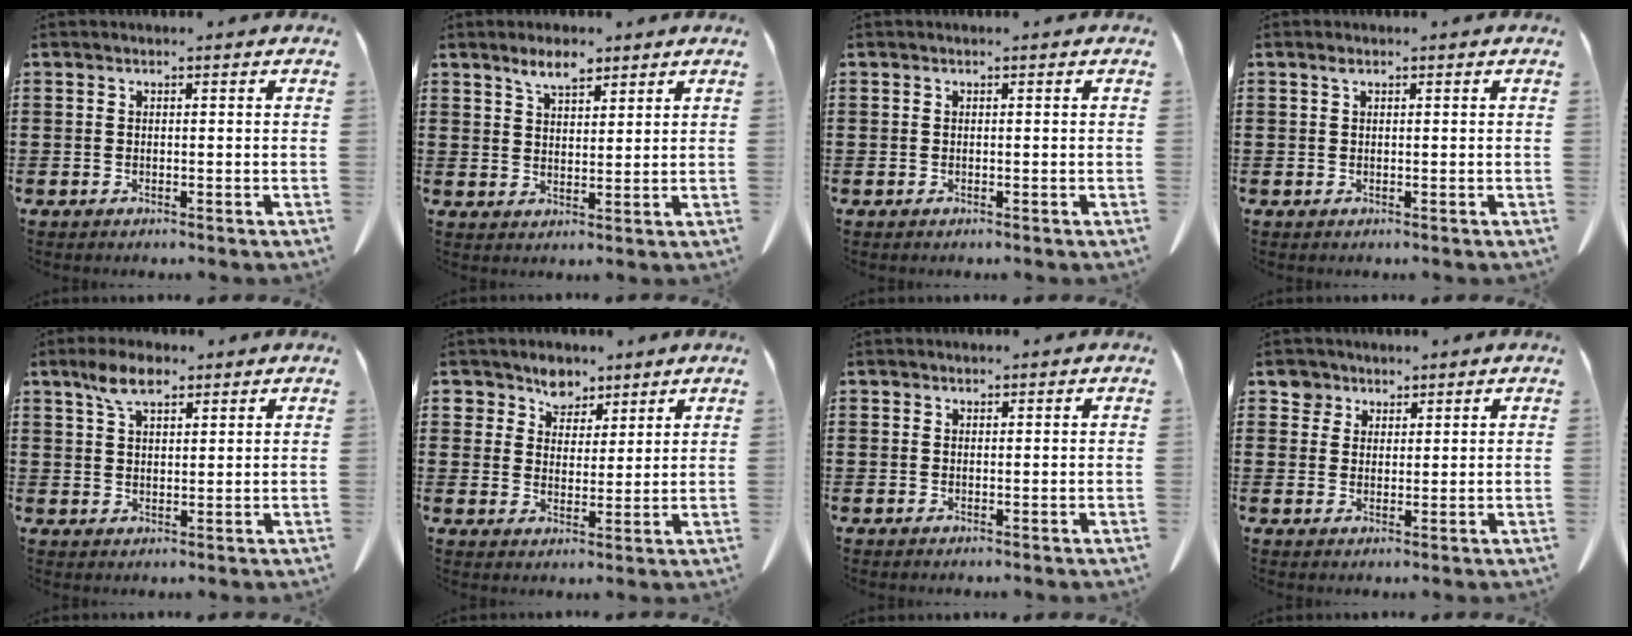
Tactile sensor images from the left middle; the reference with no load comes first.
{"total": 4.5, "force": [3.5, 1.6, 2.3], "torque": [-0.046, -0.004, 0.062]}
{"total": 0.0}
{"total": 0.7, "force": [0.4, 0.4, 0.5], "torque": [-0.012, 0.001, 0.008]}
{"total": 5.7, "force": [3.6, 2.3, 3.7], "torque": [-0.082, 0.006, 0.067]}
{"total": 5.6, "force": [4.5, 3.3, 0.7], "torque": [-0.034, -0.010, 0.082]}
{"total": 0.6, "force": [0.5, 0.3, 0.0], "torque": [-0.003, 0.000, 0.011]}
{"total": 3.4, "force": [2.5, 2.3, 0.3], "torque": [-0.012, 0.004, 0.048]}